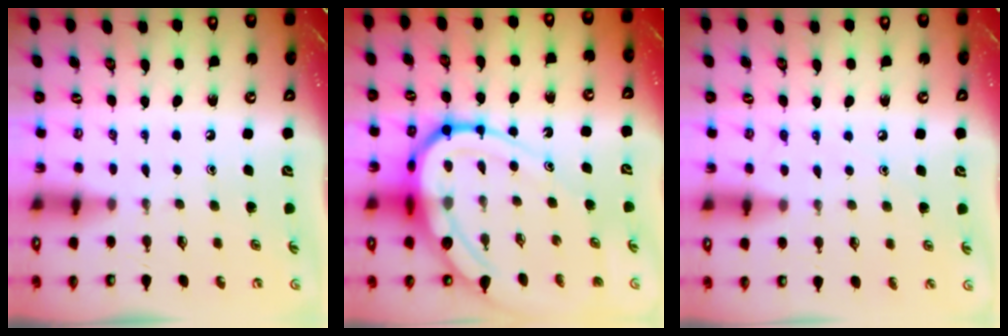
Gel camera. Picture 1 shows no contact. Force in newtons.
{"total": 18.6, "press": 18.5, "slide": 1.9}
{"total": 5.3, "press": 5.2, "slide": 0.5}